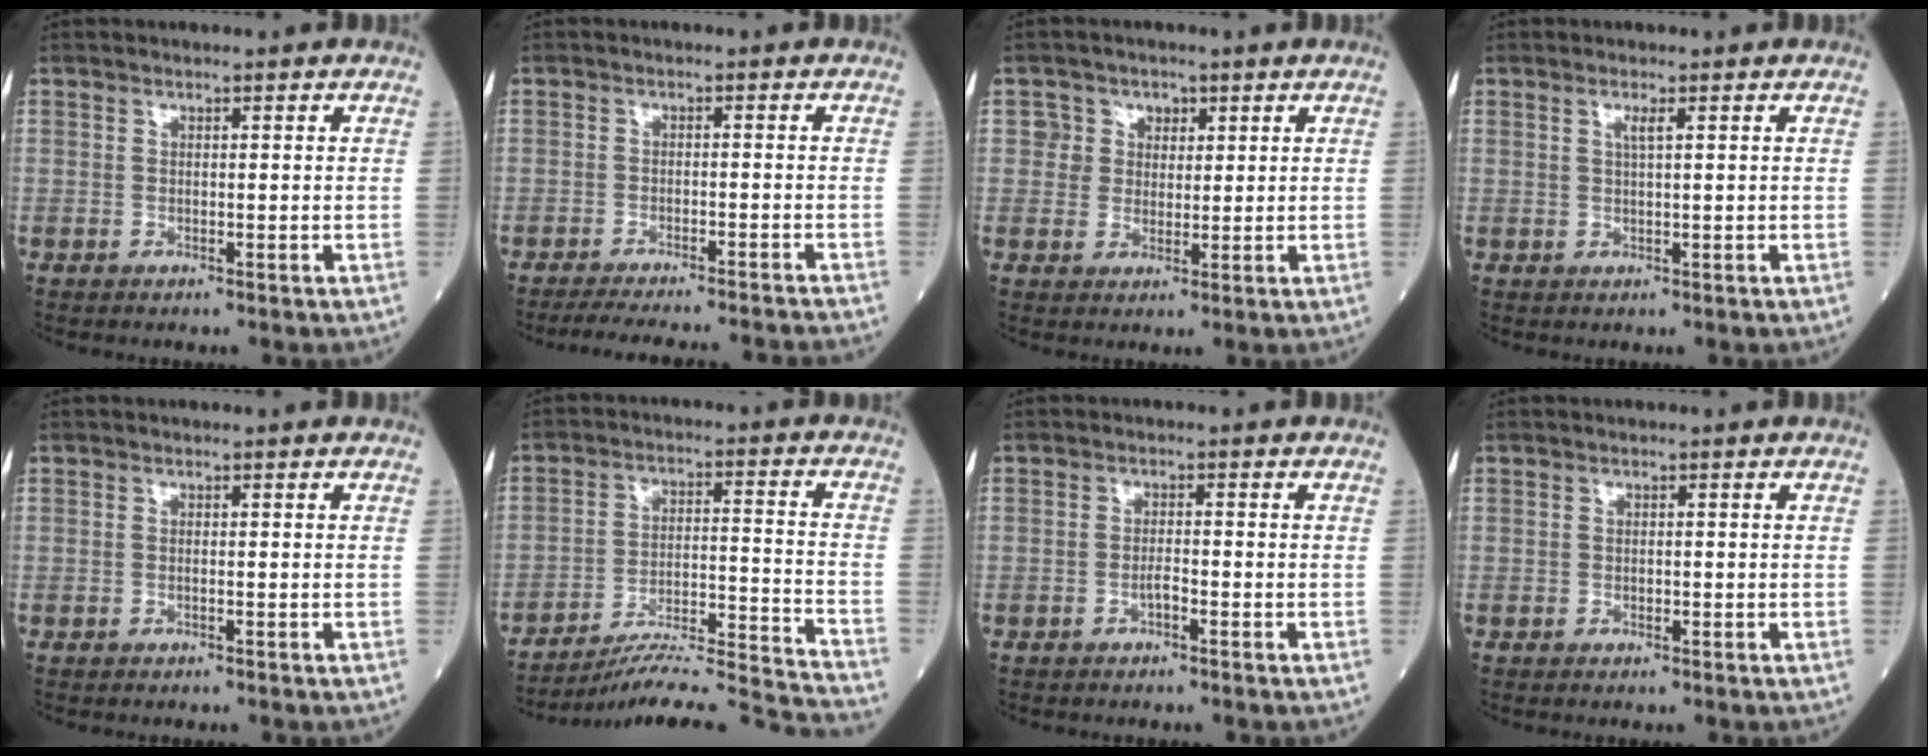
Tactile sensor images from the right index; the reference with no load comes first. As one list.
[{"total": 14.8, "force": [-13.8, 0.1, 5.4], "torque": [-0.078, -0.024, -0.180]}, {"total": 3.7, "force": [1.2, 3.5, 0.2], "torque": [0.011, 0.007, 0.016]}, {"total": 1.3, "force": [0.5, -0.1, 1.2], "torque": [-0.026, 0.000, 0.009]}, {"total": 0.0}, {"total": 18.6, "force": [-17.8, -2.3, 5.0], "torque": [-0.061, -0.006, -0.262]}, {"total": 1.5, "force": [-0.9, 0.2, 1.3], "torque": [-0.021, 0.003, -0.017]}, {"total": 0.6, "force": [-0.2, 0.2, 0.5], "torque": [-0.010, -0.001, -0.003]}]